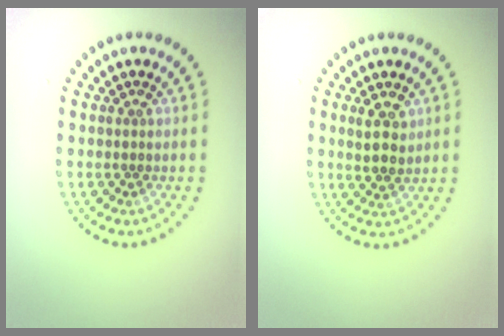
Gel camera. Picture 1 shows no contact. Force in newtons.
{"total": 2.4, "press": 2.3, "slide": 0.8}